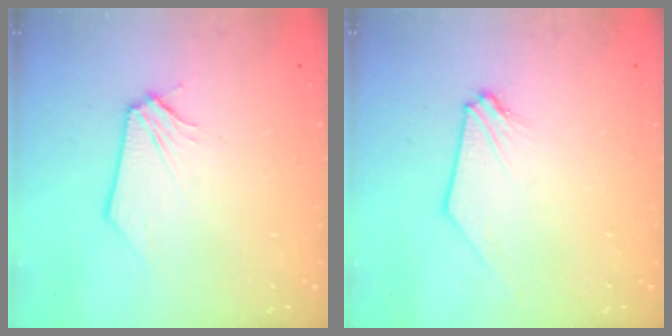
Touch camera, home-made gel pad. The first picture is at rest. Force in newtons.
{"total": 0.0}